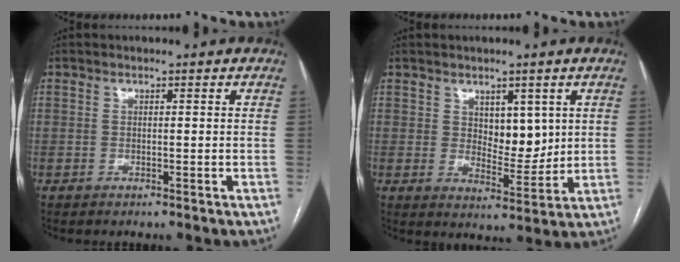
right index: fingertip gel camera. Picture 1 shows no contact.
{"total": 5.8, "force": [2.0, 3.2, 4.4], "torque": [-0.064, -0.004, 0.041]}